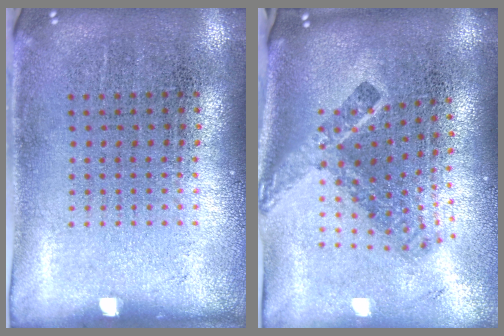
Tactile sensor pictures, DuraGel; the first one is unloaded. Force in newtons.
{"total": 2.4, "press": 1.5, "slide": 1.9}